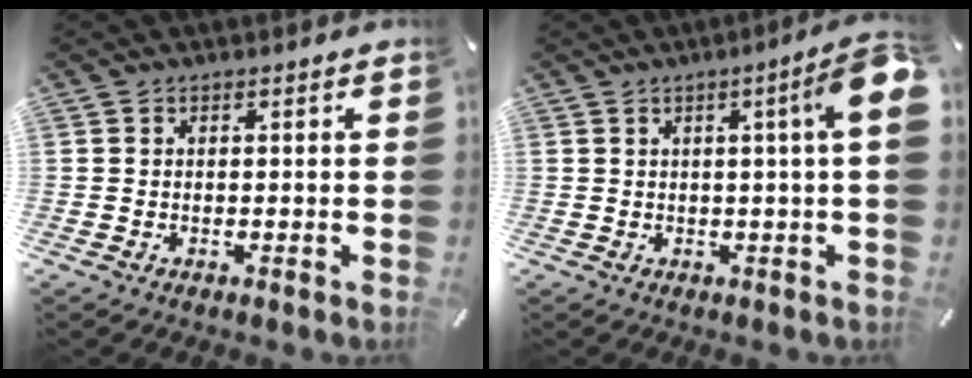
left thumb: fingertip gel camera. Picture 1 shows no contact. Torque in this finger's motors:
{"motor_torque": [0.16, 0.74, 1.01, -0.32, 0.22]}